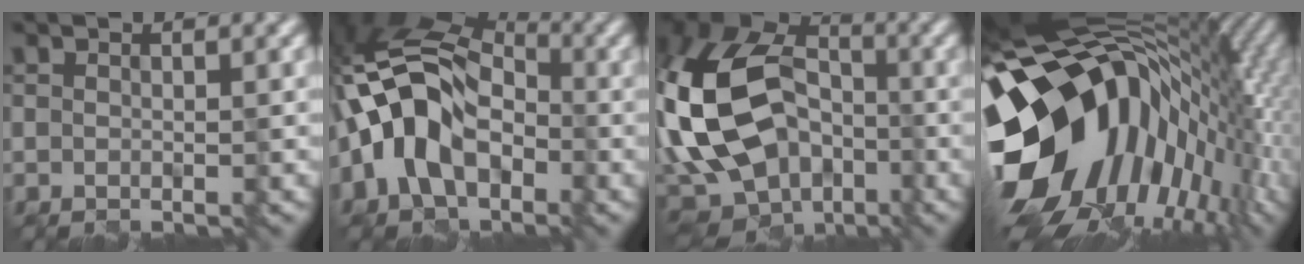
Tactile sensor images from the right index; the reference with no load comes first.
{"total": 10.9, "force": [-2.4, 7.4, 7.7], "torque": [-0.148, 0.023, -0.072]}
{"total": 18.9, "force": [-1.8, 14.3, 12.1], "torque": [-0.260, 0.009, -0.040]}
{"total": 18.6, "force": [-2.5, 12.6, 13.4], "torque": [-0.248, 0.010, -0.067]}